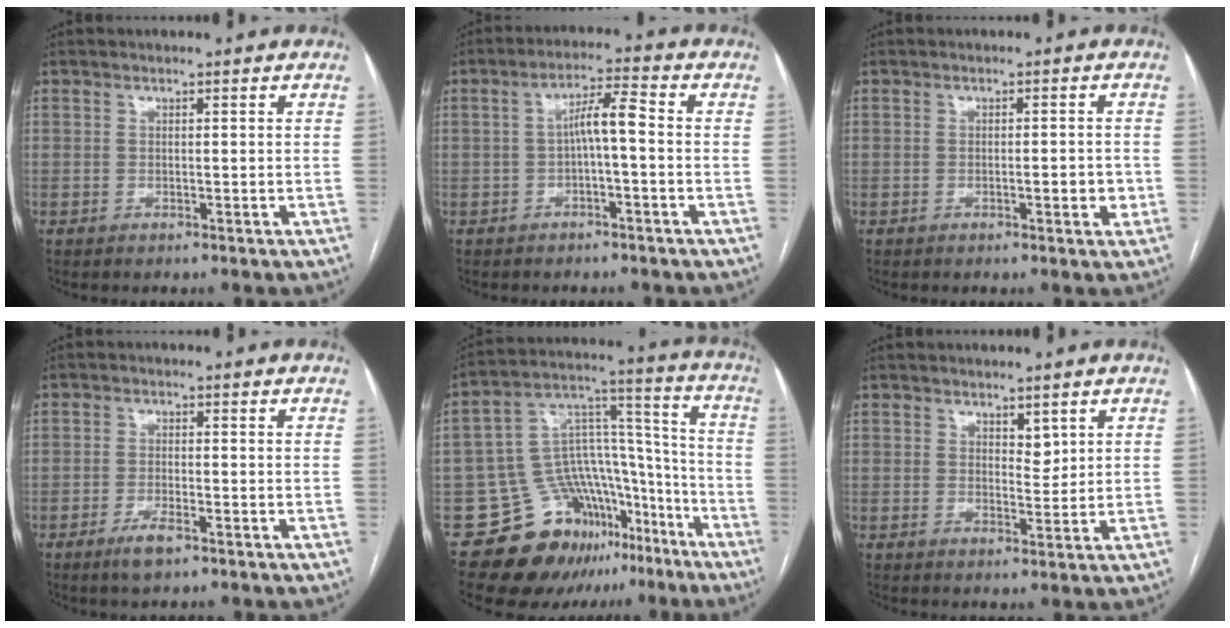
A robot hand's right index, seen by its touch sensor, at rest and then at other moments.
{"total": 5.0, "force": [-0.5, 0.6, 5.0], "torque": [-0.082, 0.021, -0.008]}
{"total": 2.7, "force": [-0.7, 0.7, 2.5], "torque": [-0.037, 0.000, -0.008]}
{"total": 3.4, "force": [-2.3, 0.7, 2.5], "torque": [-0.051, -0.002, -0.040]}
{"total": 19.1, "force": [-12.4, 12.2, 7.9], "torque": [-0.106, 0.096, -0.186]}
{"total": 2.3, "force": [1.4, 1.1, 1.4], "torque": [-0.021, -0.006, 0.026]}